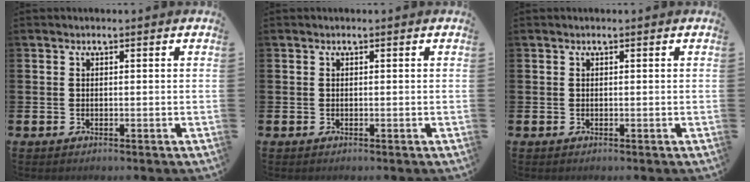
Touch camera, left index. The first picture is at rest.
{"total": 0.0}
{"total": 0.0}